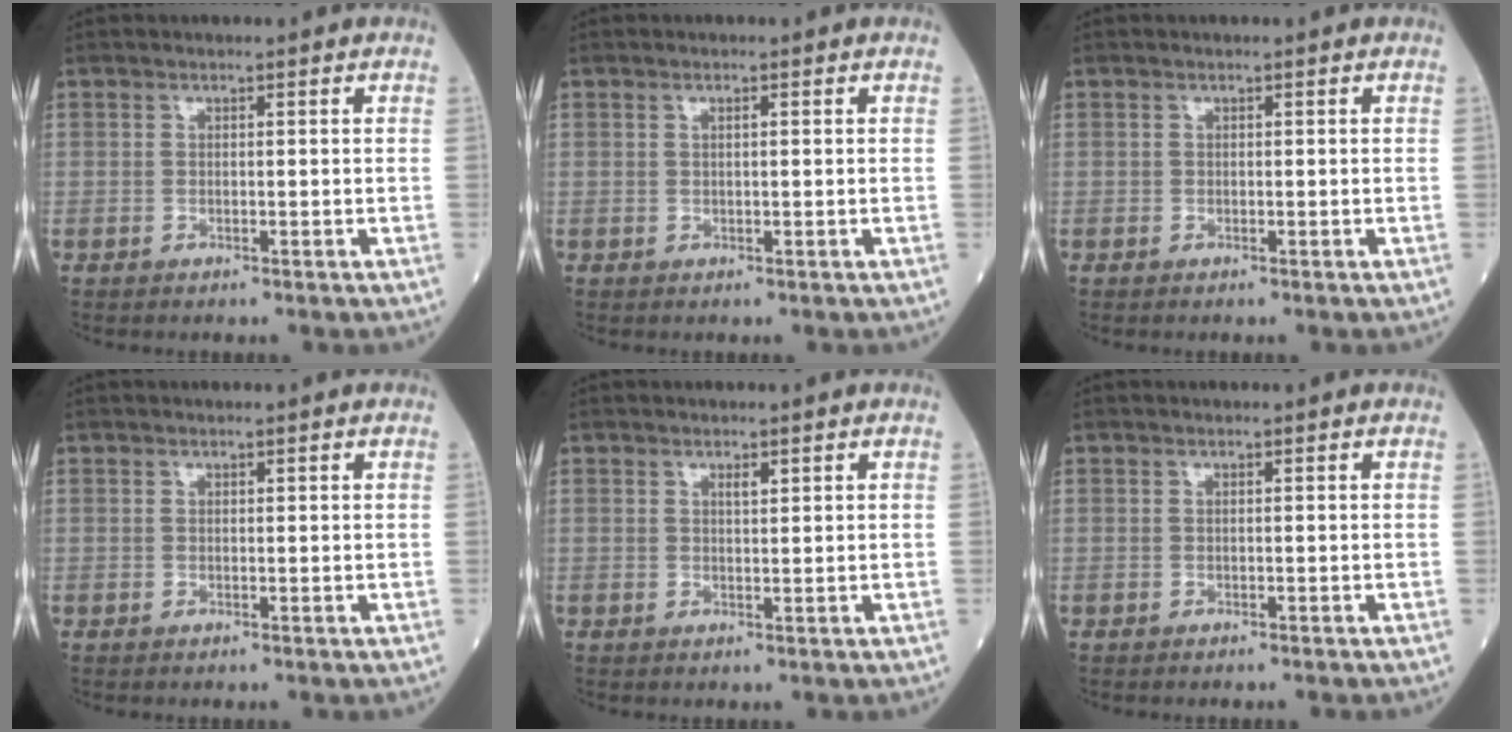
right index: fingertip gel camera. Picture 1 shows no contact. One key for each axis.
{"total": 0.7, "fx": 0.2, "fy": 0.1, "fz": 0.7, "tx": -0.016, "ty": 0.002, "tz": 0.004}
{"total": 0.0}
{"total": 0.0}
{"total": 1.1, "fx": 0.7, "fy": 0.3, "fz": 0.8, "tx": -0.017, "ty": -0.002, "tz": 0.011}
{"total": 0.7, "fx": -0.6, "fy": 0.0, "fz": 0.3, "tx": -0.001, "ty": 0.001, "tz": -0.009}